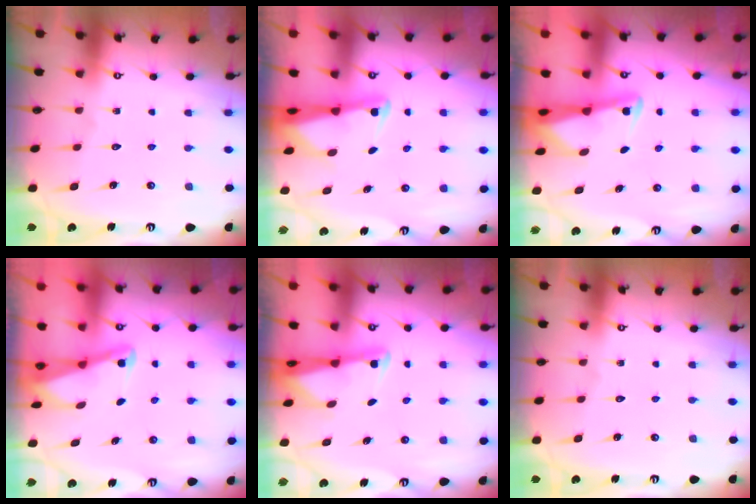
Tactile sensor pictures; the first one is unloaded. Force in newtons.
{"total": 2.6, "press": 2.6, "slide": 0.5}
{"total": 2.3, "press": 2.2, "slide": 0.3}
{"total": 2.2, "press": 2.1, "slide": 0.3}
{"total": 2.0, "press": 2.0, "slide": 0.3}
{"total": 0.0}